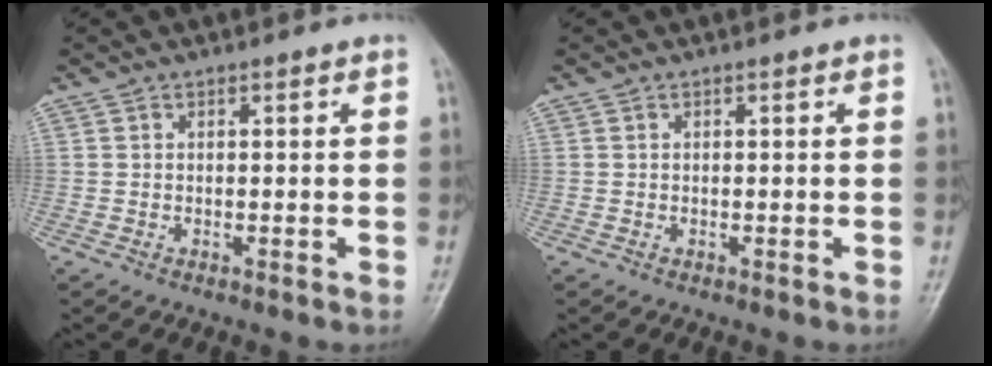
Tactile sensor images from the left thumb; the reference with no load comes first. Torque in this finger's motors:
{"motor_torque": [-0.06, -0.02, 0.09, 0.04, 0.00]}